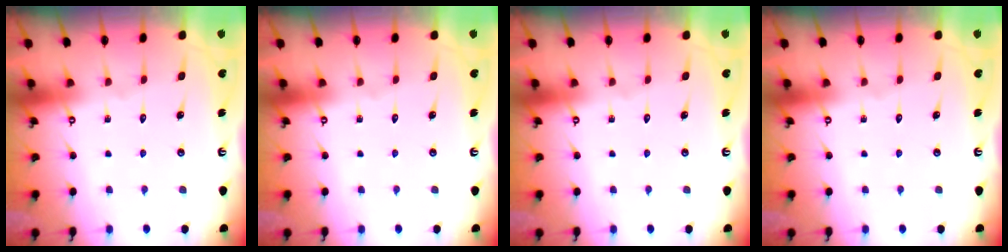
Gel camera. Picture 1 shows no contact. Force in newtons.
{"total": 0.0}
{"total": 0.0}
{"total": 0.0}